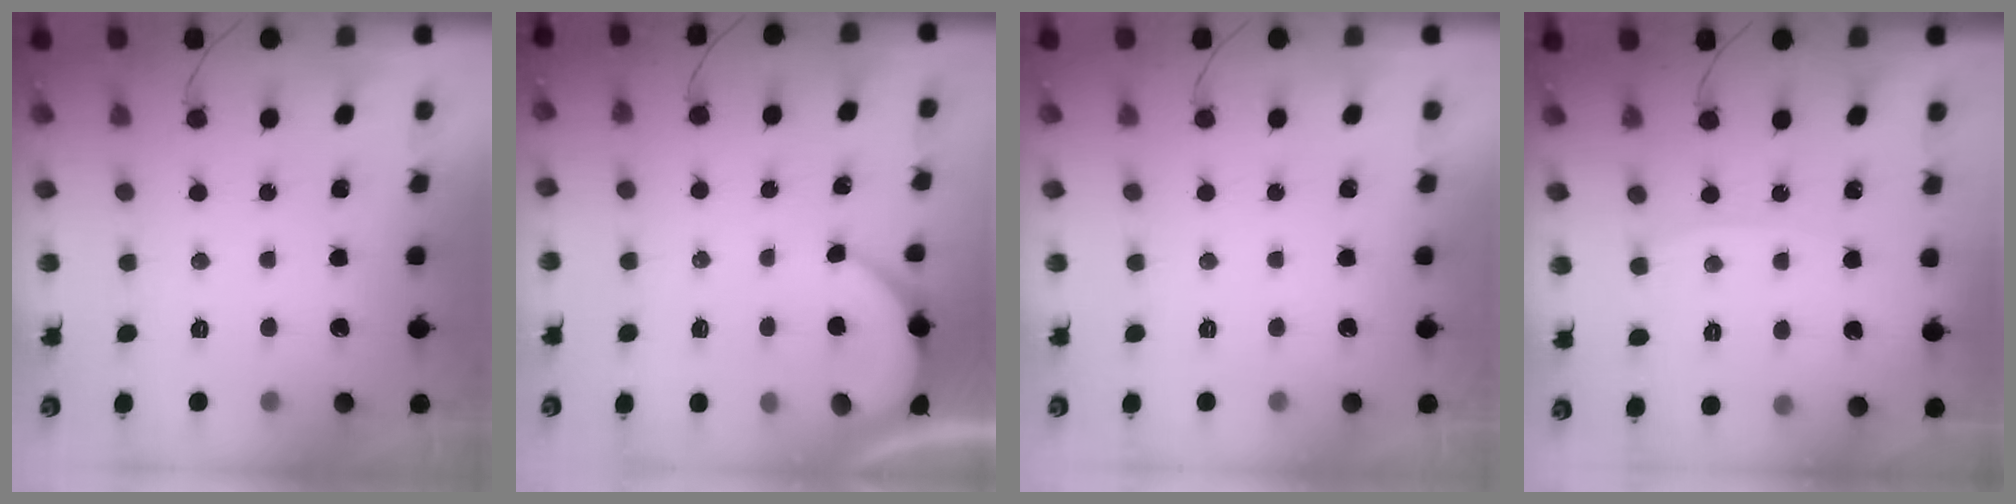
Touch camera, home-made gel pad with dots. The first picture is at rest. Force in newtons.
{"total": 2.6, "press": 2.6, "slide": 0.3}
{"total": 0.0}
{"total": 3.4, "press": 3.4, "slide": 0.2}